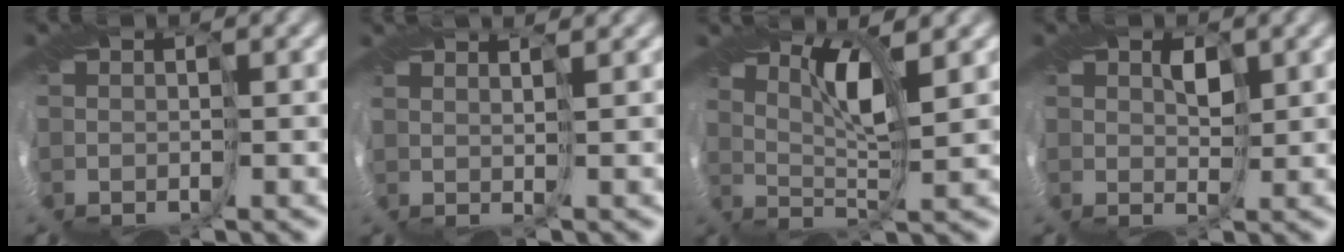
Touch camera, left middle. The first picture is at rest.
{"total": 3.7, "force": [2.8, 0.8, 2.3], "torque": [-0.008, 0.042, 0.011]}
{"total": 3.4, "force": [1.7, -0.7, 2.8], "torque": [-0.063, 0.000, 0.035]}
{"total": 1.1, "force": [1.1, 0.2, 0.3], "torque": [-0.009, 0.001, 0.023]}